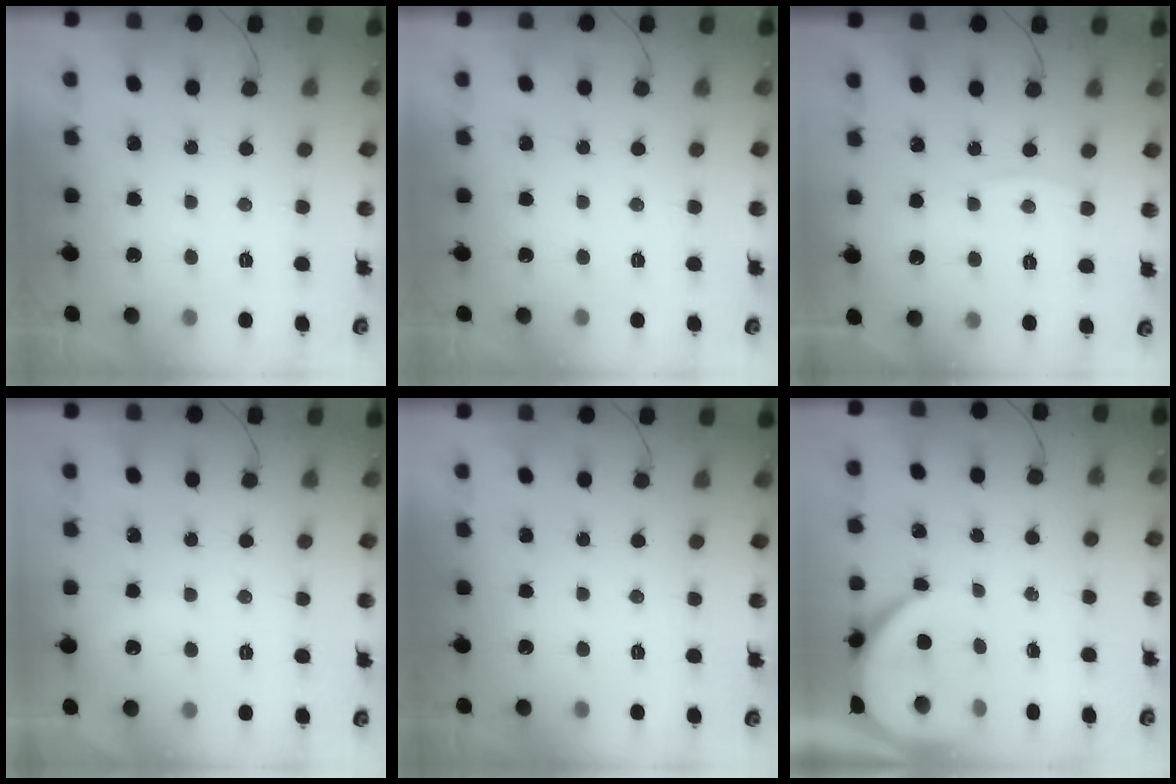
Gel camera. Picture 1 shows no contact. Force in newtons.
{"total": 0.0}
{"total": 3.6, "press": 3.6, "slide": 0.5}
{"total": 2.4, "press": 2.4, "slide": 0.4}
{"total": 0.0}
{"total": 6.6, "press": 6.6, "slide": 0.4}